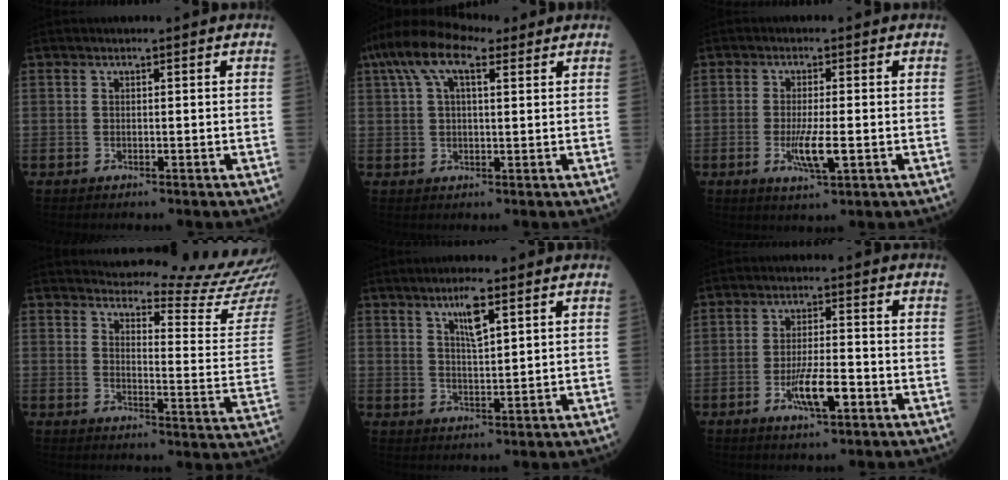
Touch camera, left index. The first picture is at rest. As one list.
[{"total": 9.8, "force": [5.6, 3.6, 7.1], "torque": [-0.152, 0.039, 0.103]}, {"total": 4.6, "force": [-1.2, 0.7, 4.4], "torque": [-0.094, -0.014, -0.018]}, {"total": 19.5, "force": [19.1, -0.1, 4.1], "torque": [-0.052, -0.143, 0.205]}, {"total": 4.7, "force": [2.7, 0.8, 3.8], "torque": [-0.075, 0.000, 0.051]}, {"total": 6.0, "force": [-2.7, 1.3, 5.2], "torque": [-0.103, -0.007, -0.045]}]